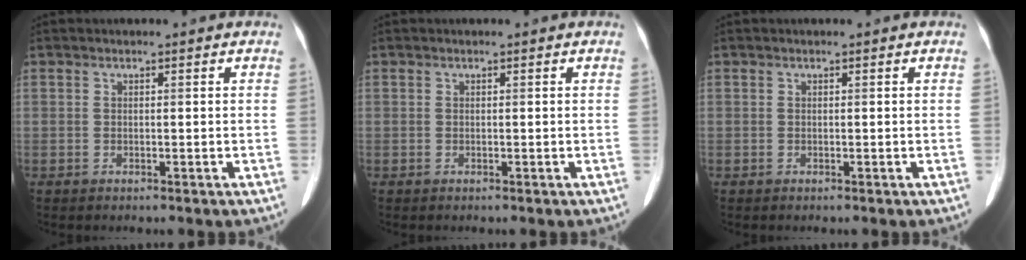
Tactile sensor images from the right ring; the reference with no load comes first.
{"total": 0.0}
{"total": 0.0}